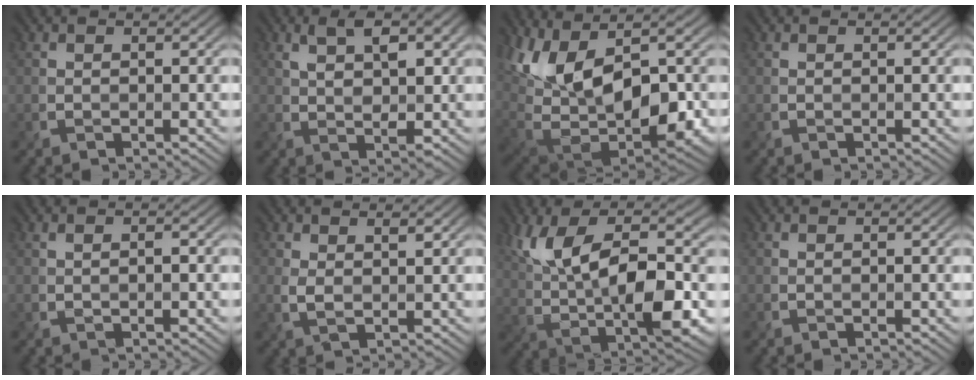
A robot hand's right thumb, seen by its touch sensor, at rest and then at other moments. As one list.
[{"total": 5.9, "force": [2.0, 2.5, 4.9], "torque": [-0.088, -0.001, 0.032]}, {"total": 15.2, "force": [2.4, 8.4, 12.5], "torque": [-0.263, -0.009, 0.041]}, {"total": 0.0}, {"total": 1.0, "force": [0.0, 0.3, 1.0], "torque": [-0.016, 0.001, 0.003]}, {"total": 2.0, "force": [1.1, 0.5, 1.6], "torque": [-0.036, -0.004, 0.021]}, {"total": 13.5, "force": [2.9, 5.0, 12.1], "torque": [-0.222, 0.001, 0.051]}, {"total": 0.0}]